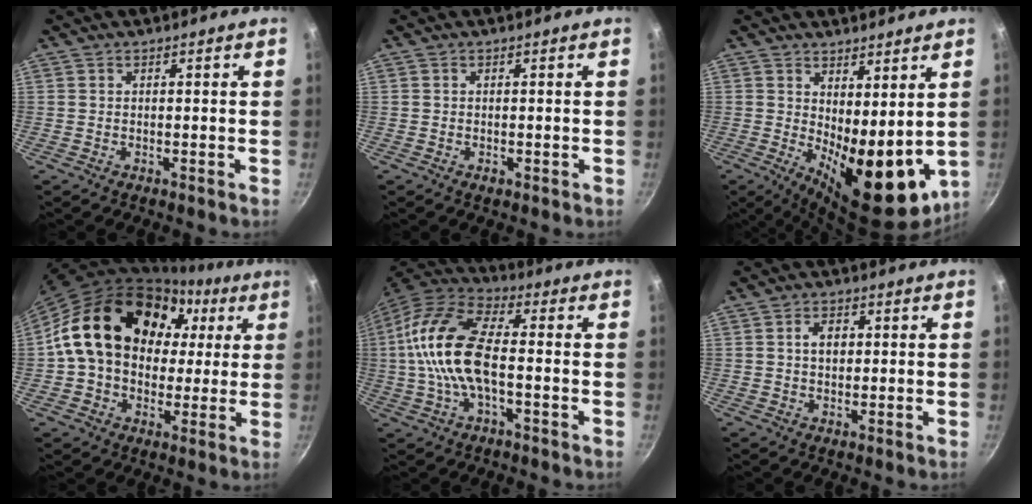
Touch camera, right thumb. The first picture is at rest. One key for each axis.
{"total": 1.0, "fx": -0.4, "fy": 0.6, "fz": 0.7, "tx": -0.010, "ty": 0.001, "tz": -0.006}
{"total": 15.0, "fx": 1.6, "fy": 6.6, "fz": 13.4, "tx": -0.148, "ty": -0.036, "tz": 0.040}
{"total": 22.1, "fx": 4.4, "fy": 16.6, "fz": 14.0, "tx": -0.207, "ty": 0.033, "tz": 0.068}
{"total": 16.1, "fx": -0.7, "fy": 7.3, "fz": 14.4, "tx": -0.278, "ty": 0.035, "tz": -0.029}
{"total": 3.7, "fx": 0.6, "fy": 2.6, "fz": 2.5, "tx": -0.027, "ty": 0.006, "tz": 0.008}